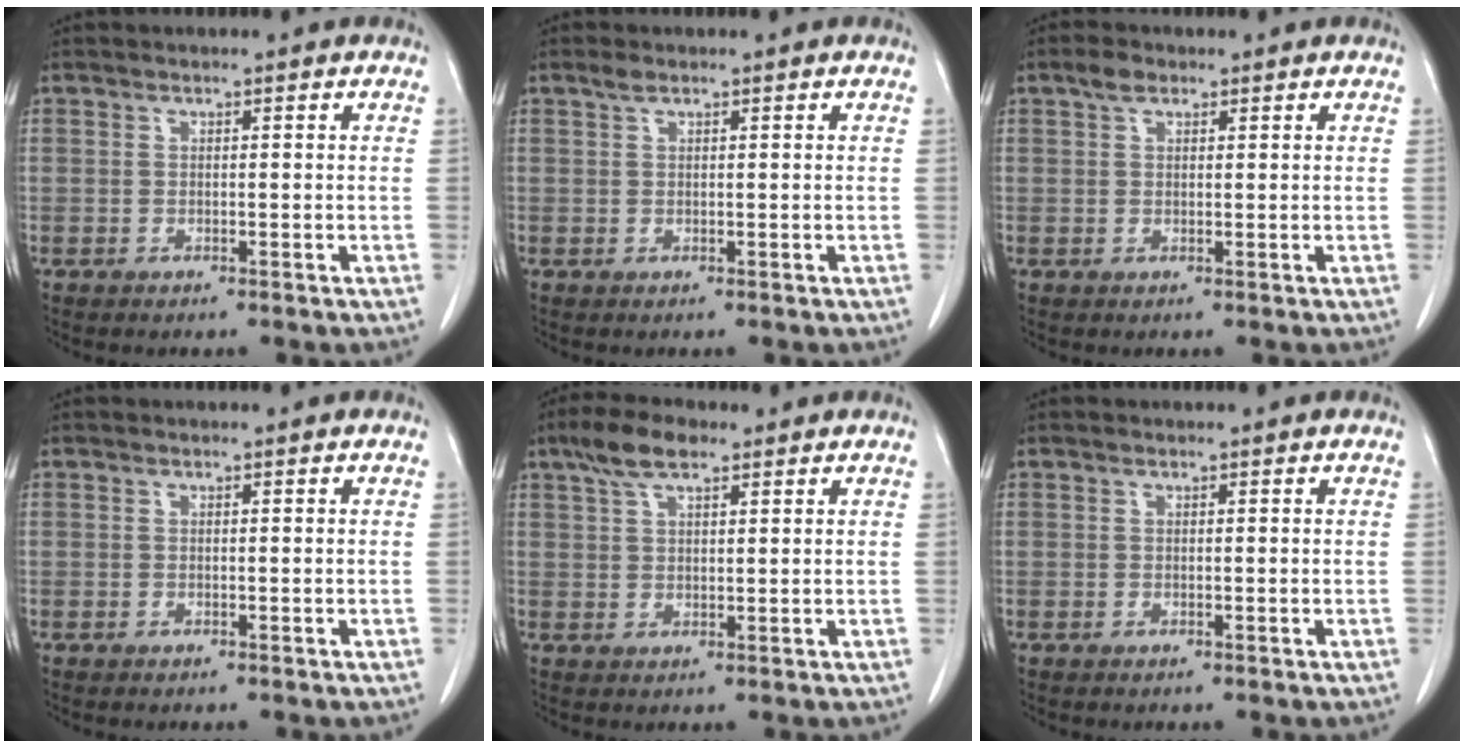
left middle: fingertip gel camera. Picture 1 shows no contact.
{"total": 1.0, "force": [0.8, 0.3, 0.6], "torque": [-0.016, 0.005, 0.016]}
{"total": 1.6, "force": [1.1, 0.8, 0.8], "torque": [-0.018, 0.004, 0.020]}
{"total": 0.0}
{"total": 5.9, "force": [4.0, 1.8, 4.0], "torque": [-0.087, 0.016, 0.074]}
{"total": 0.0}